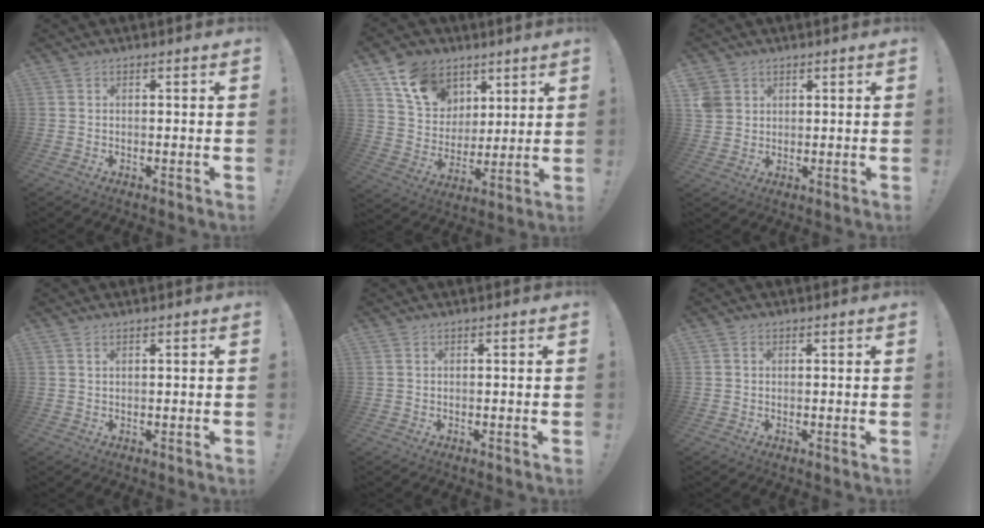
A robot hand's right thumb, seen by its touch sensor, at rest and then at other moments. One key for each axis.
{"total": 13.7, "fx": 7.7, "fy": 10.4, "fz": 4.4, "tx": -0.076, "ty": -0.041, "tz": 0.154}
{"total": 4.3, "fx": 2.0, "fy": 3.7, "fz": 1.0, "tx": -0.014, "ty": -0.007, "tz": 0.042}
{"total": 0.8, "fx": 0.5, "fy": 0.1, "fz": 0.6, "tx": -0.015, "ty": 0.002, "tz": 0.011}
{"total": 0.0}
{"total": 0.8, "fx": 0.2, "fy": 0.8, "fz": 0.2, "tx": 0.002, "ty": 0.001, "tz": 0.003}